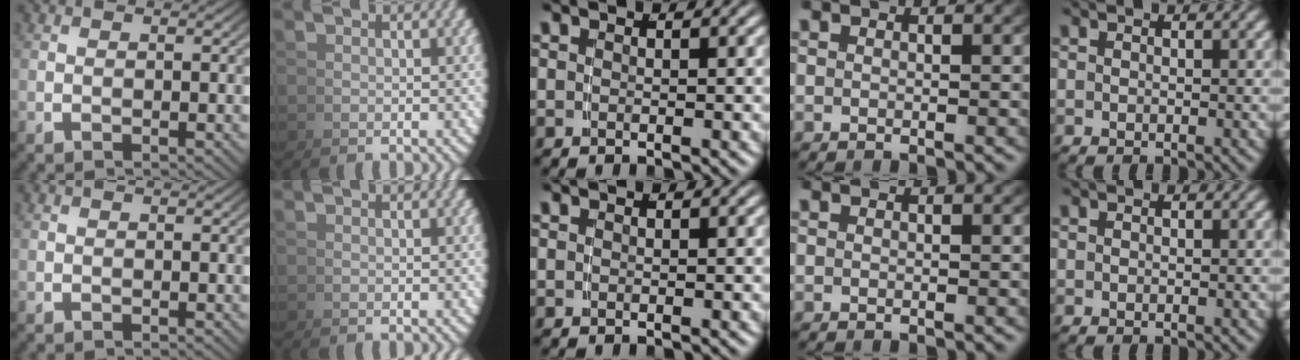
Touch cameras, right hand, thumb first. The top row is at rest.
{}